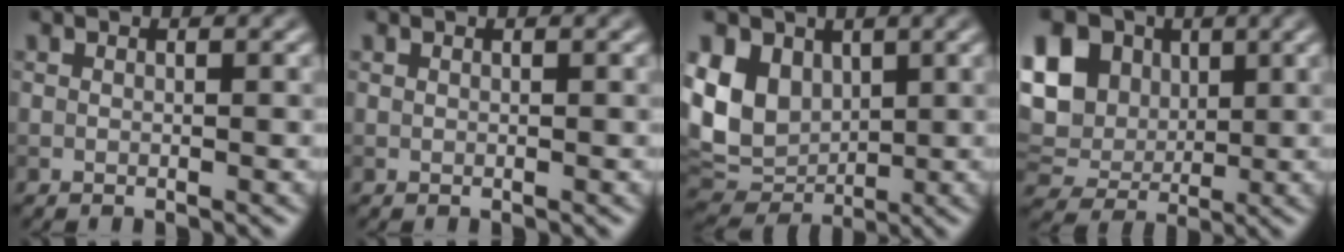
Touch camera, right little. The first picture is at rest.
{"total": 0.0}
{"total": 8.3, "force": [2.1, 6.2, 5.1], "torque": [-0.121, 0.001, 0.041]}
{"total": 10.9, "force": [3.1, 8.4, 6.2], "torque": [-0.130, 0.030, 0.041]}